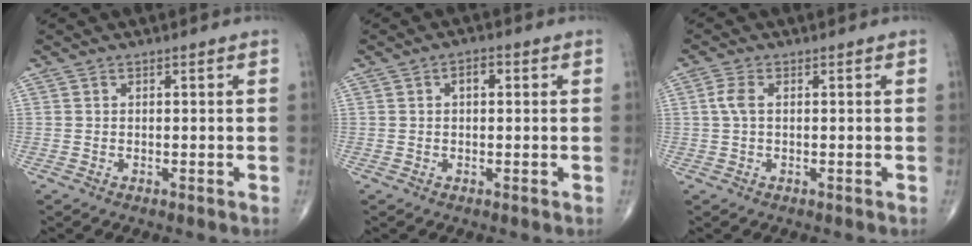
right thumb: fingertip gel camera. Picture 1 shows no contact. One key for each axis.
{"total": 2.4, "fx": 0.5, "fy": 1.3, "fz": 2.0, "tx": -0.027, "ty": 0.009, "tz": 0.005}
{"total": 2.6, "fx": 0.3, "fy": 1.3, "fz": 2.3, "tx": -0.060, "ty": 0.008, "tz": 0.005}